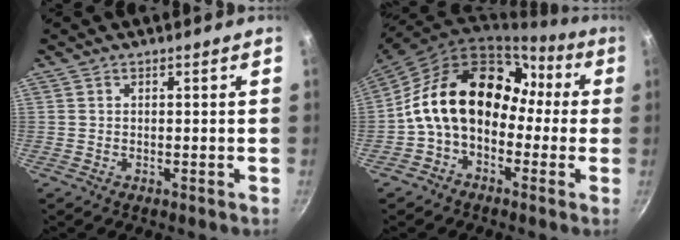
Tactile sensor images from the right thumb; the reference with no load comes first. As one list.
[{"total": 17.7, "force": [-0.5, 12.9, 12.1], "torque": [-0.166, 0.063, -0.022]}]